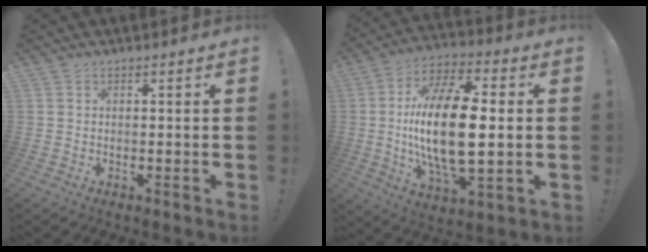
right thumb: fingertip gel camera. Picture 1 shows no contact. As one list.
[{"total": 22.8, "force": [-0.1, 10.1, 20.4], "torque": [-0.396, -0.006, -0.009]}]